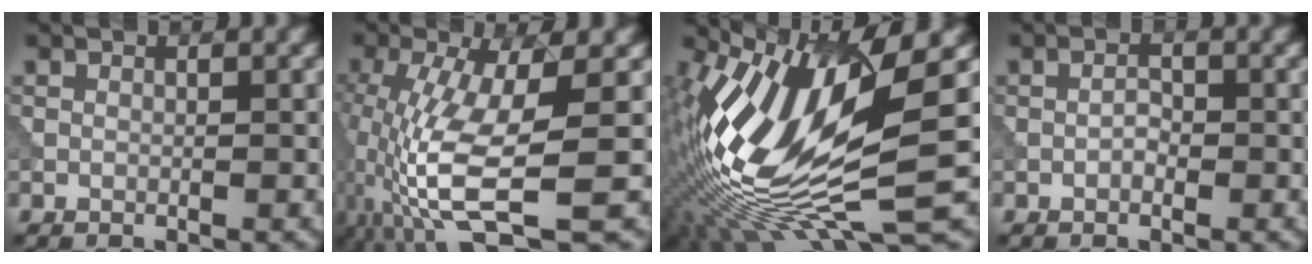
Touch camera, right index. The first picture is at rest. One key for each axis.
{"total": 10.3, "fx": -3.5, "fy": 2.5, "fz": 9.4, "tx": -0.202, "ty": -0.013, "tz": -0.061}
{"total": 14.1, "fx": 0.4, "fy": 4.0, "fz": 13.5, "tx": -0.283, "ty": 0.004, "tz": 0.023}
{"total": 1.1, "fx": -0.4, "fy": 0.5, "fz": 0.9, "tx": -0.015, "ty": 0.004, "tz": -0.010}